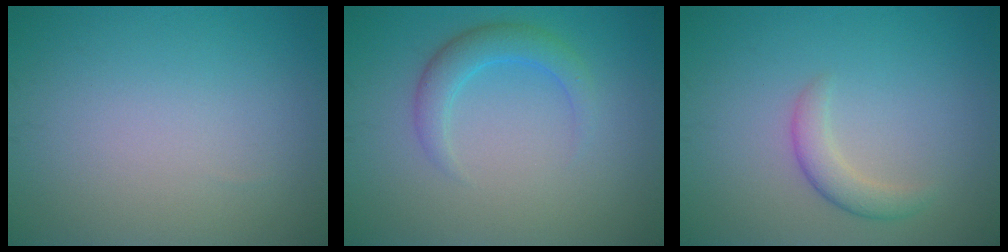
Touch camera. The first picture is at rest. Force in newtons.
{"total": 2.8, "press": 2.8, "slide": 0.1}
{"total": 2.2, "press": 2.2, "slide": 0.1}